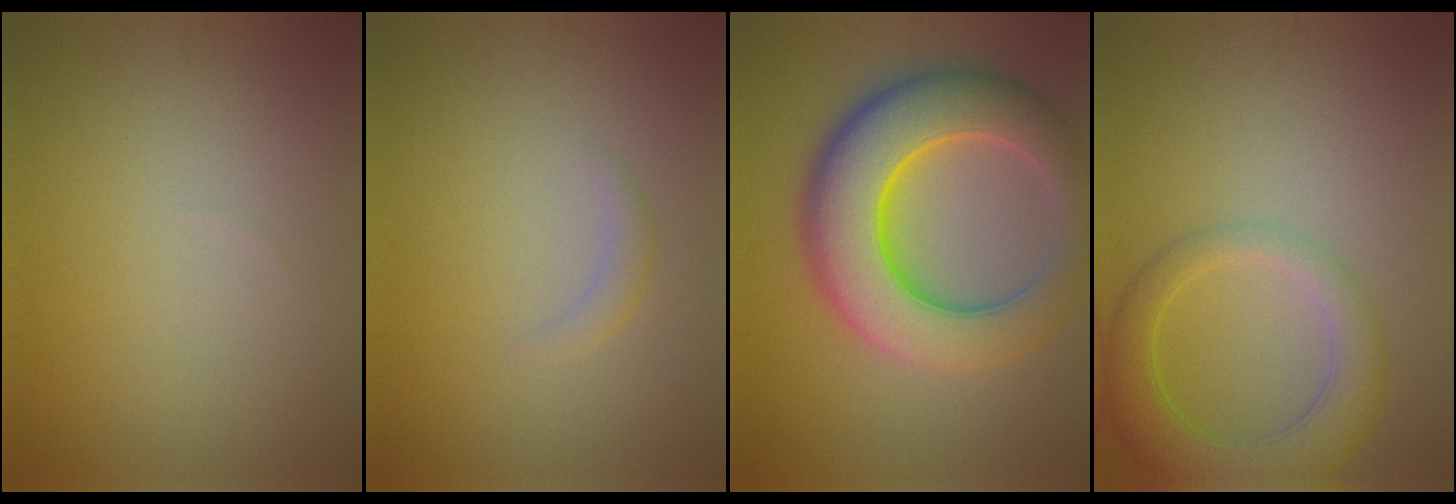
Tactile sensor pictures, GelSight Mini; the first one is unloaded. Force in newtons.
{"total": 1.1, "press": 1.1, "slide": 0.1}
{"total": 11.5, "press": 11.5, "slide": 0.3}
{"total": 5.5, "press": 5.5, "slide": 0.3}